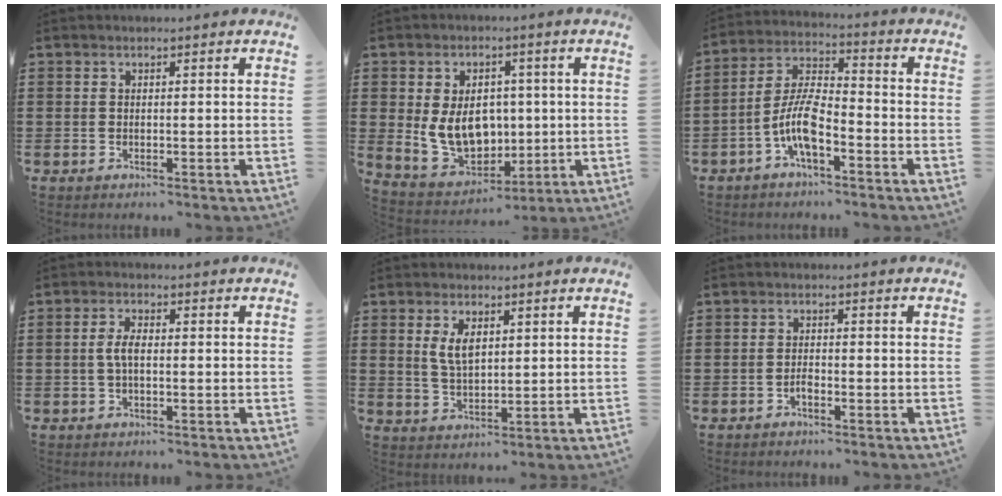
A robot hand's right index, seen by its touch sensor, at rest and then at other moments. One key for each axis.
{"total": 9.6, "fx": 0.4, "fy": 7.4, "fz": 6.2, "tx": -0.124, "ty": 0.001, "tz": 0.003}
{"total": 8.0, "fx": -3.7, "fy": 2.7, "fz": 6.5, "tx": -0.159, "ty": -0.004, "tz": -0.076}
{"total": 3.0, "fx": -0.1, "fy": 1.2, "fz": 2.8, "tx": -0.068, "ty": -0.003, "tz": -0.008}
{"total": 4.3, "fx": 1.6, "fy": 2.1, "fz": 3.5, "tx": -0.074, "ty": 0.005, "tz": 0.027}
{"total": 1.3, "fx": -0.9, "fy": 0.4, "fz": 0.9, "tx": -0.020, "ty": -0.003, "tz": -0.016}